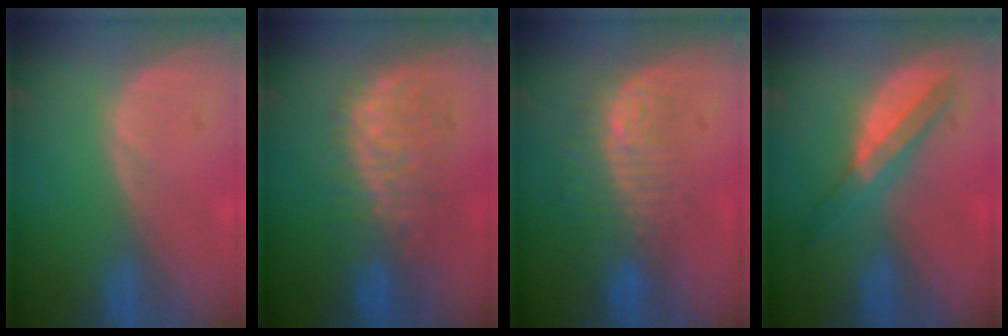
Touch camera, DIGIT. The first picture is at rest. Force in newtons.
{"total": 8.7, "press": 8.6, "slide": 1.6}
{"total": 9.7, "press": 8.3, "slide": 5.1}
{"total": 6.4, "press": 5.6, "slide": 3.2}